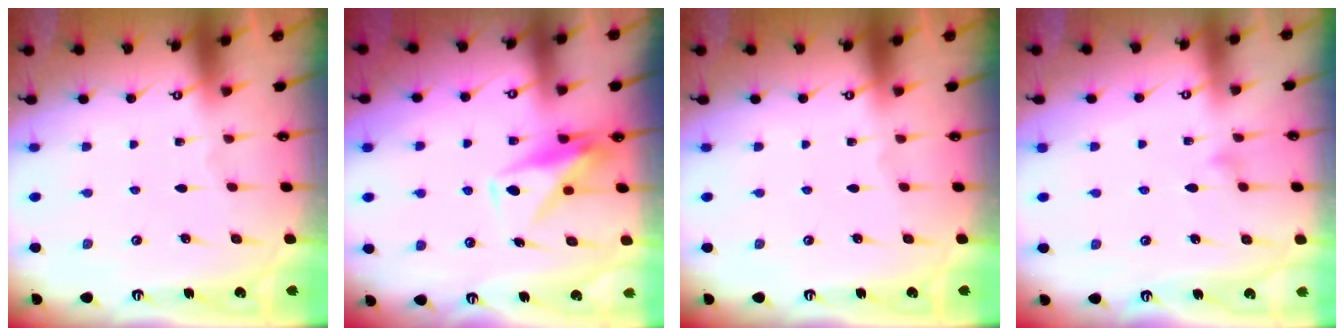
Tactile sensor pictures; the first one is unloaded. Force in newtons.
{"total": 10.3, "press": 10.3, "slide": 0.8}
{"total": 0.0}
{"total": 8.6, "press": 8.6, "slide": 0.6}